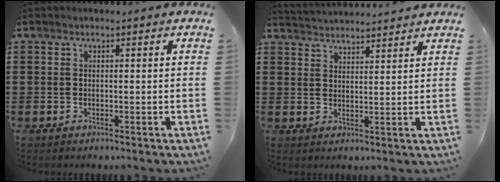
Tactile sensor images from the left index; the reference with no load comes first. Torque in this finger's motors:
{"motor_torque": [2.14, 0.00, 0.08, 0.02]}